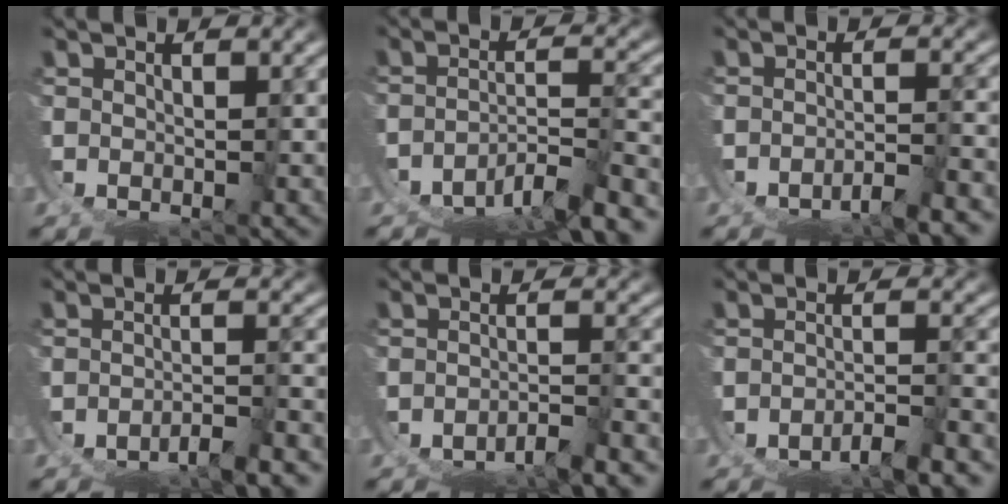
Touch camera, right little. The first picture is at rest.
{"total": 6.5, "force": [-5.0, 2.7, 3.2], "torque": [-0.046, -0.016, -0.071]}
{"total": 3.6, "force": [-2.9, 1.1, 1.7], "torque": [-0.032, -0.015, -0.041]}
{"total": 4.2, "force": [-3.4, 1.4, 2.0], "torque": [-0.037, -0.017, -0.047]}
{"total": 4.0, "force": [-3.3, 1.5, 1.8], "torque": [-0.037, -0.017, -0.047]}
{"total": 4.5, "force": [-3.6, 1.7, 2.2], "torque": [-0.040, -0.019, -0.050]}